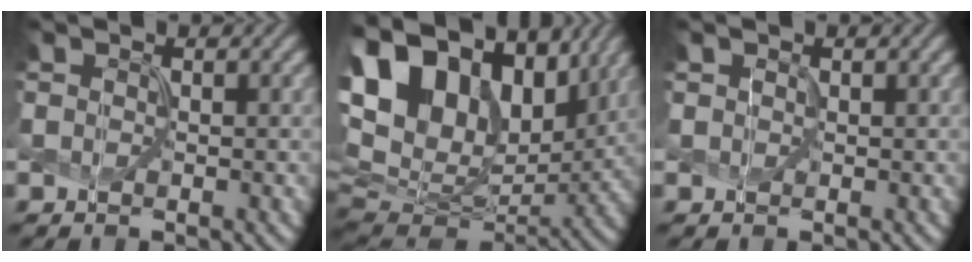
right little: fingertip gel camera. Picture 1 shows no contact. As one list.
[{"total": 17.7, "force": [7.6, 11.5, 11.1], "torque": [-0.225, 0.034, 0.129]}, {"total": 0.0}]